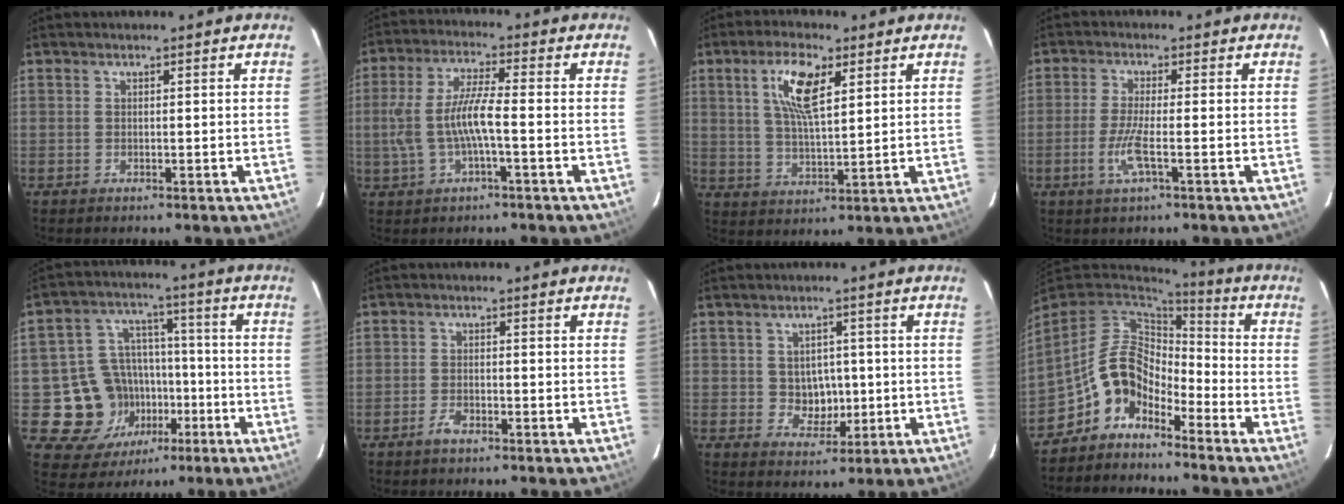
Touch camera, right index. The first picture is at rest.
{"total": 8.8, "force": [-1.6, 1.6, 8.5], "torque": [-0.180, 0.004, -0.025]}
{"total": 9.0, "force": [3.8, 3.0, 7.6], "torque": [-0.147, 0.008, 0.073]}
{"total": 4.6, "force": [-1.8, -0.1, 4.3], "torque": [-0.095, -0.006, -0.038]}
{"total": 13.9, "force": [-4.4, 12.5, 4.1], "torque": [-0.094, 0.045, -0.043]}
{"total": 2.4, "force": [-1.7, 0.9, 1.4], "torque": [-0.036, 0.001, -0.035]}
{"total": 4.6, "force": [0.1, 4.3, 1.7], "torque": [-0.032, 0.007, 0.014]}
{"total": 9.4, "force": [-6.1, 5.8, 4.3], "torque": [-0.092, 0.036, -0.124]}